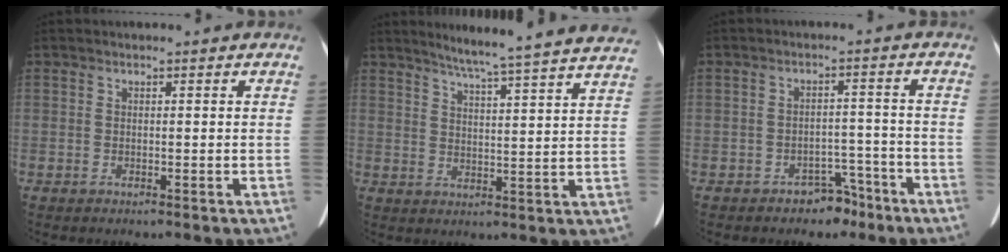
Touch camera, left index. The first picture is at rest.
{"total": 20.0, "force": [18.0, -0.9, 8.6], "torque": [-0.130, -0.032, 0.222]}
{"total": 4.5, "force": [-3.4, 2.6, 1.3], "torque": [-0.017, 0.017, -0.043]}